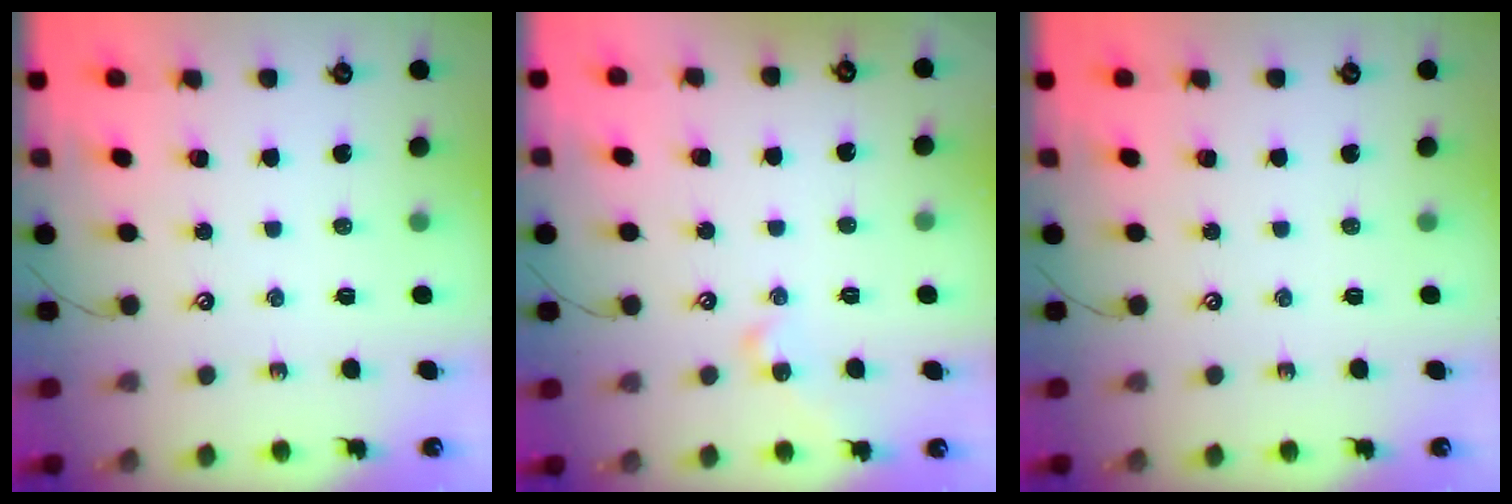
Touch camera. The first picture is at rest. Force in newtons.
{"total": 2.0, "press": 1.9, "slide": 0.6}
{"total": 0.0}